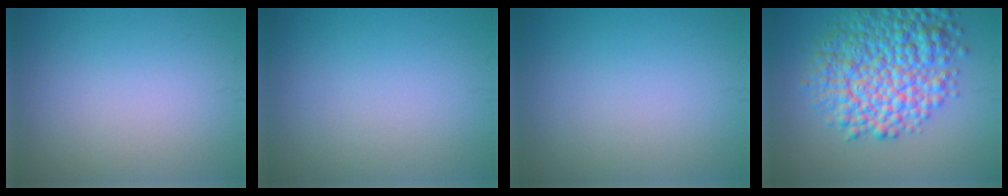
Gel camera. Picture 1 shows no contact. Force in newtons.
{"total": 0.0}
{"total": 0.0}
{"total": 9.8, "press": 9.8, "slide": 0.1}